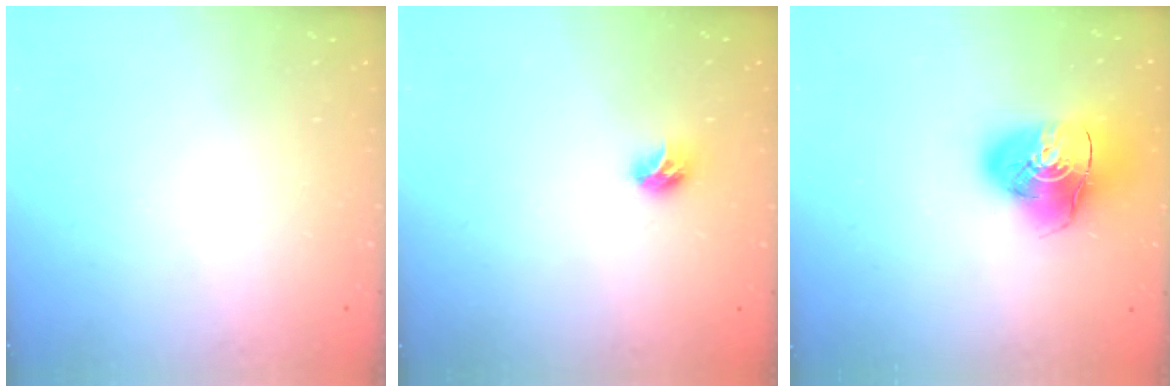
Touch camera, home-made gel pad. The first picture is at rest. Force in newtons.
{"total": 7.5, "press": 7.4, "slide": 0.7}
{"total": 16.1, "press": 16.0, "slide": 2.1}